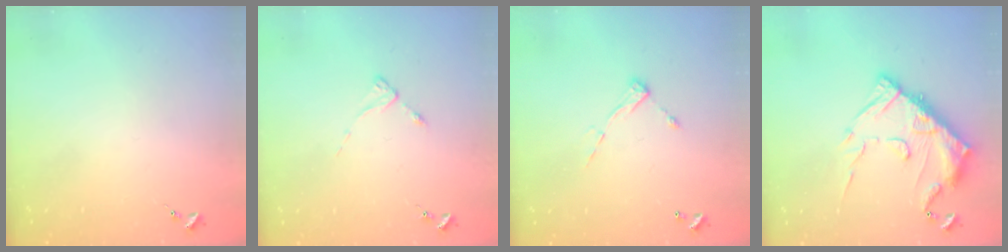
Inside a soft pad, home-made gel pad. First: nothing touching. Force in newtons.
{"total": 2.4, "press": 2.4, "slide": 0.3}
{"total": 6.5, "press": 6.4, "slide": 0.6}
{"total": 17.5, "press": 17.5, "slide": 1.6}